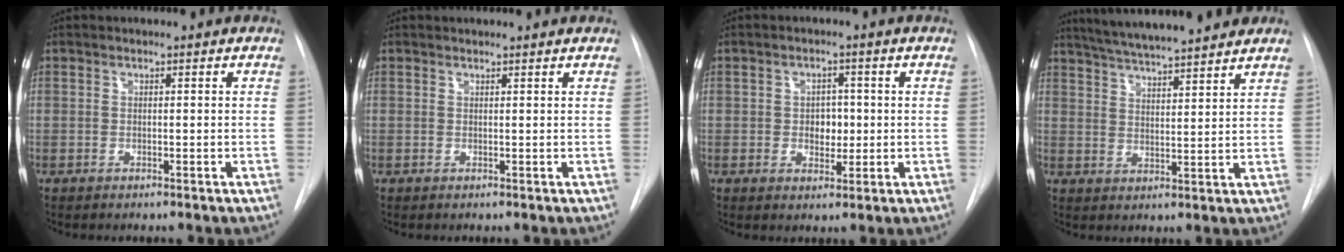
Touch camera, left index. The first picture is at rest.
{"total": 1.6, "force": [1.6, -0.1, 0.2], "torque": [-0.008, 0.007, 0.016]}
{"total": 3.4, "force": [-0.5, 2.4, 2.3], "torque": [-0.027, -0.001, -0.003]}
{"total": 14.4, "force": [12.6, 1.0, 6.9], "torque": [-0.118, 0.014, 0.190]}